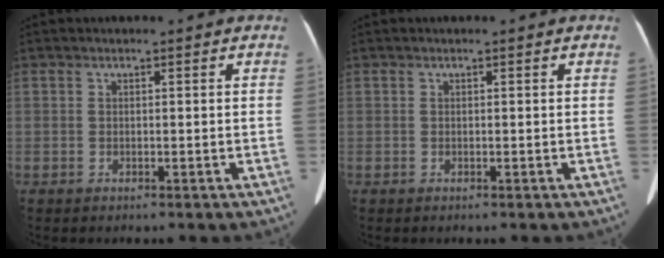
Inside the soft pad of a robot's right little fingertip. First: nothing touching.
{"total": 0.0}